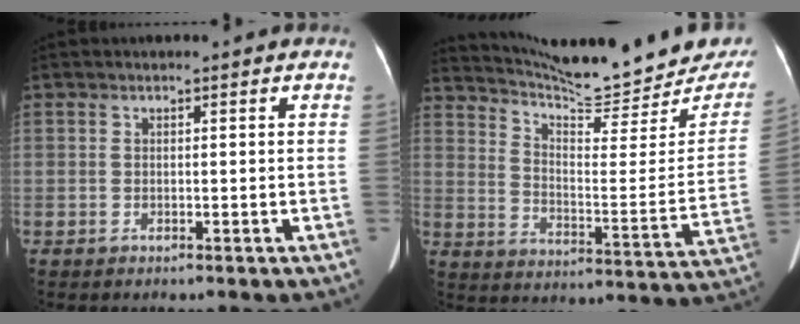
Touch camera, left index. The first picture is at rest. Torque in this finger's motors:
{"motor_torque": [0.03, -1.16, 0.05, 0.04]}